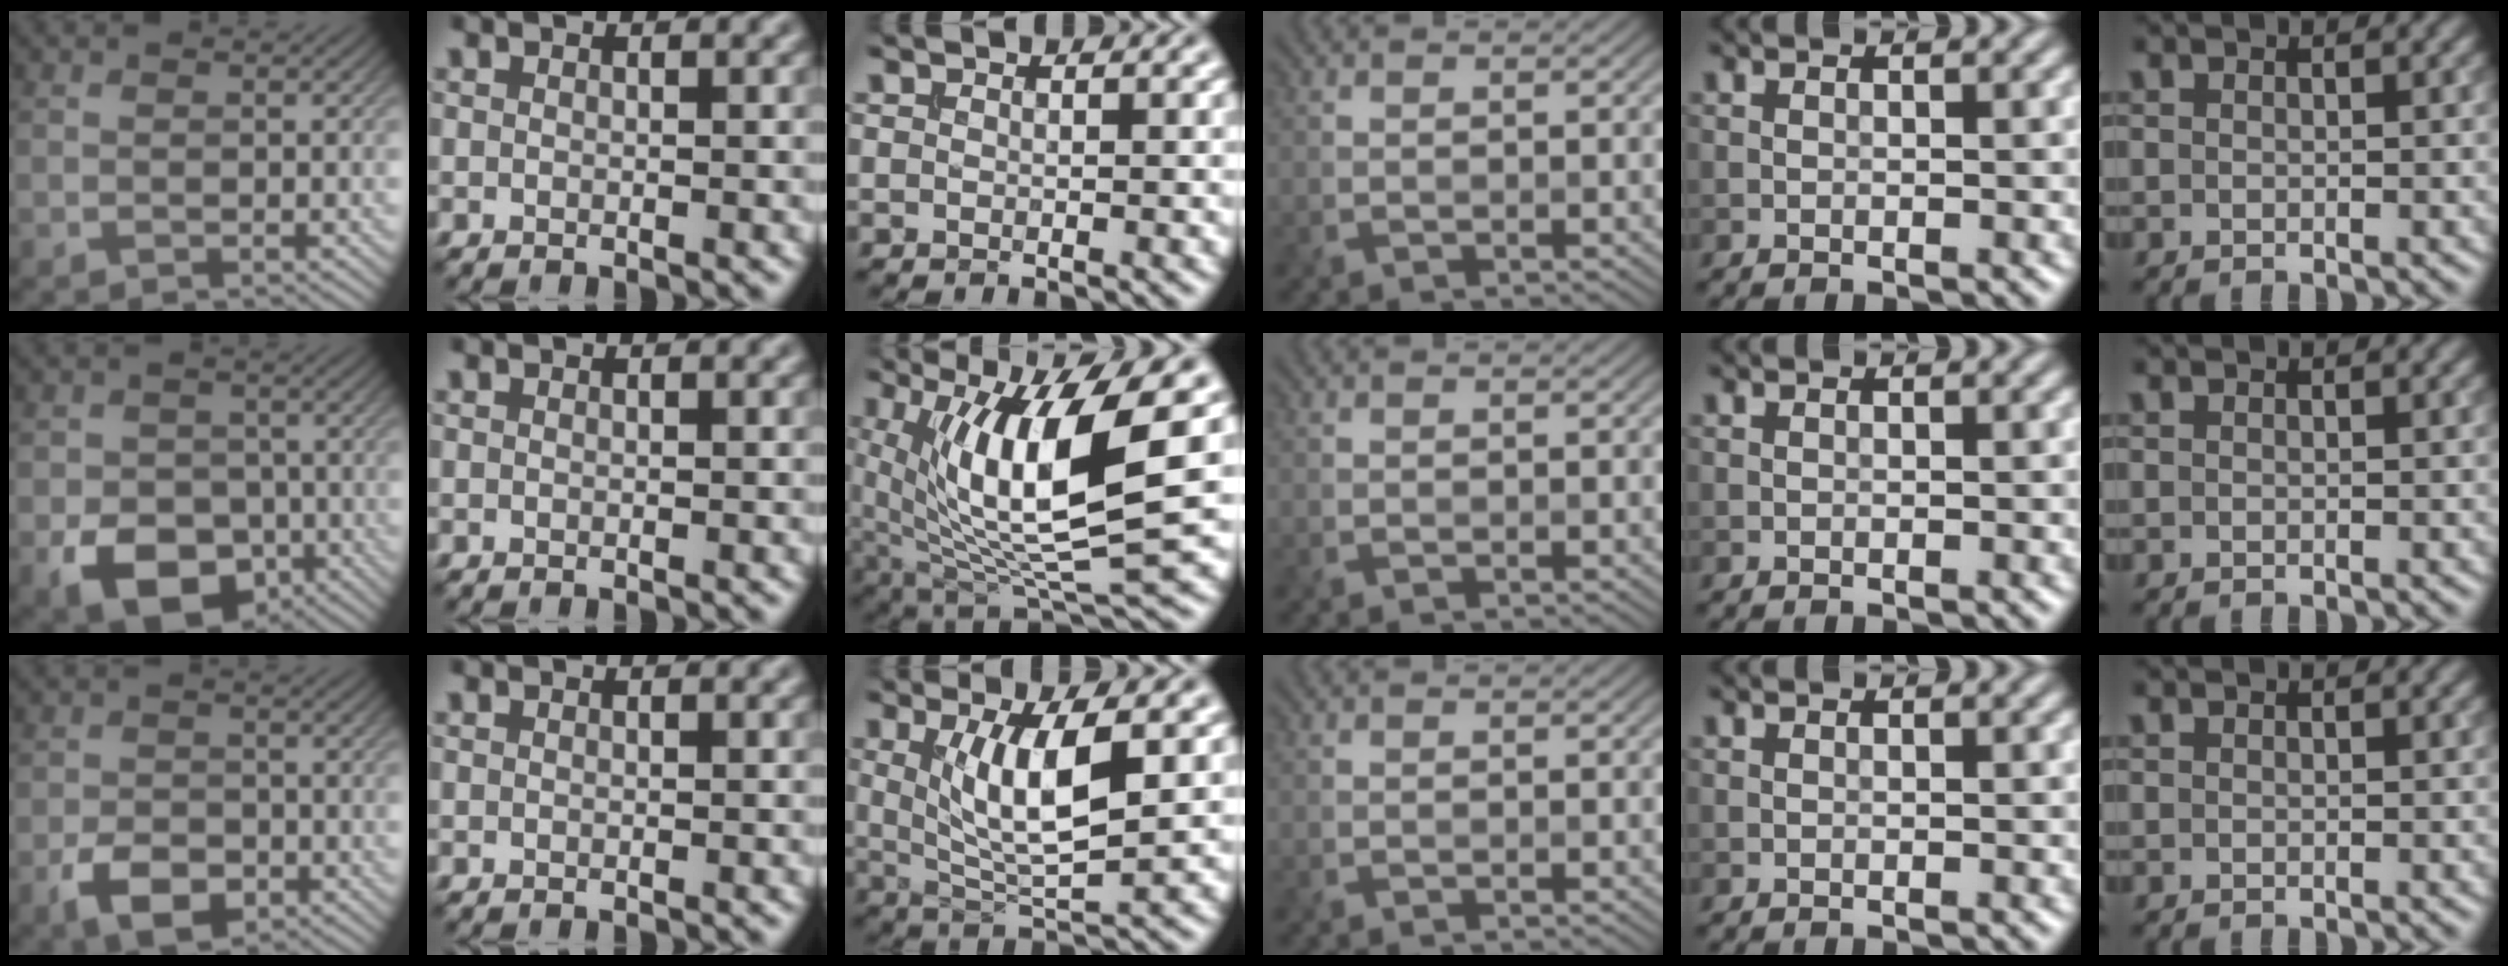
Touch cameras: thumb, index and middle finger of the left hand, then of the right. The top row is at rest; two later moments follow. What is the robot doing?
{"motion": "extract", "object": "file holder"}